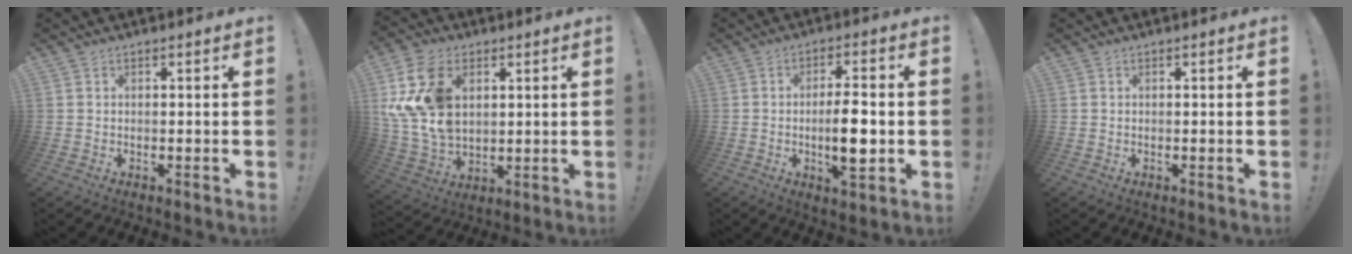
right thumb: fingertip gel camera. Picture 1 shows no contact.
{"total": 18.6, "force": [5.6, 13.0, 12.1], "torque": [-0.238, -0.023, 0.107]}
{"total": 9.4, "force": [-1.7, 2.5, 8.9], "torque": [-0.157, -0.003, -0.035]}
{"total": 0.0}